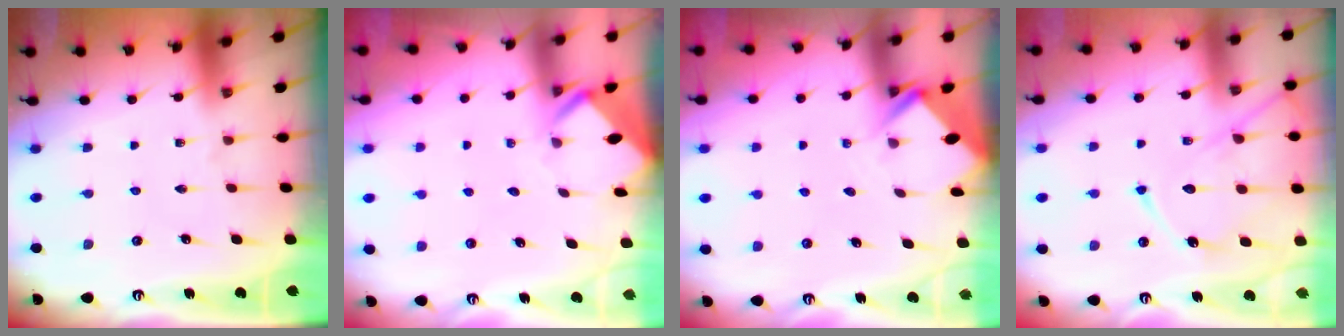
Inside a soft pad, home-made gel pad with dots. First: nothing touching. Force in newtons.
{"total": 3.1, "press": 3.1, "slide": 0.1}
{"total": 2.7, "press": 2.7, "slide": 0.2}
{"total": 13.7, "press": 13.7, "slide": 1.2}